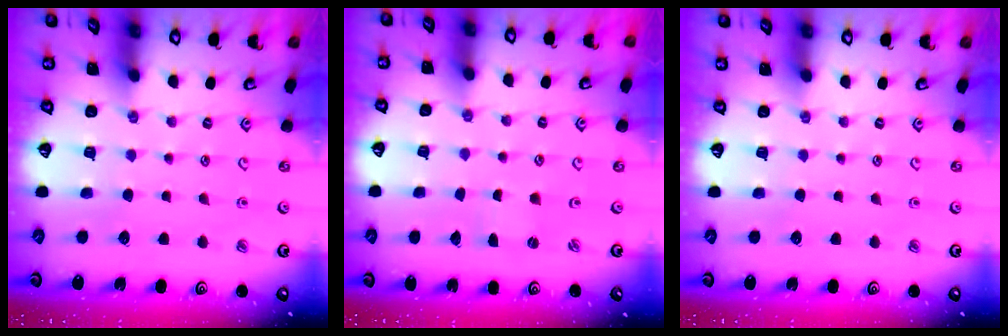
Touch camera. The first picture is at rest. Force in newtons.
{"total": 0.9, "press": 0.9, "slide": 0.2}
{"total": 0.0}